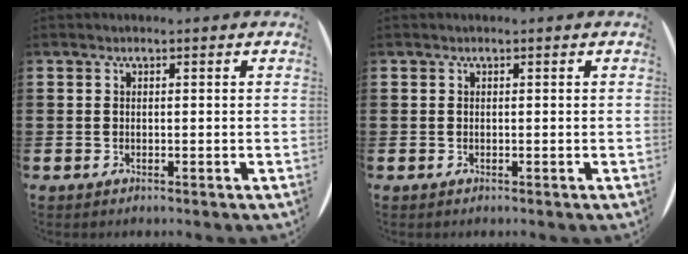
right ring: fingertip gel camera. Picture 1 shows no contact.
{"total": 0.0}